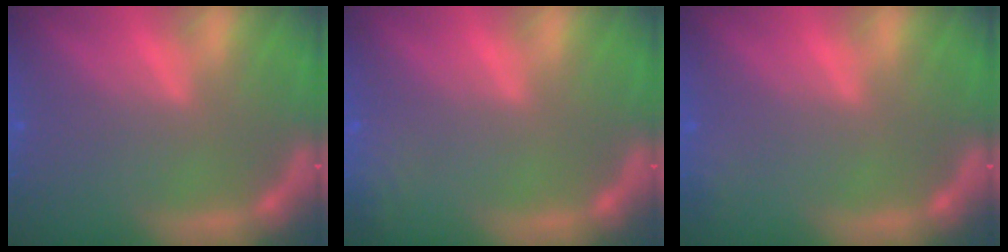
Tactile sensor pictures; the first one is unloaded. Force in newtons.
{"total": 3.0}
{"total": 0.9}